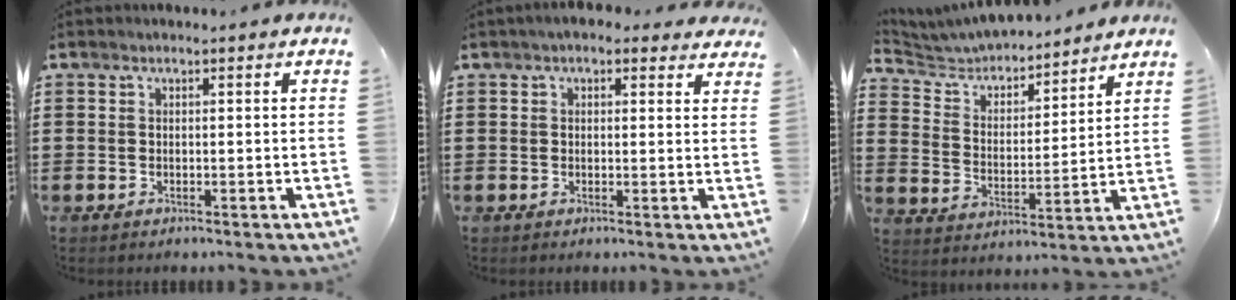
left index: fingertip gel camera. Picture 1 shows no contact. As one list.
[{"total": 2.6, "force": [2.0, 1.3, 1.2], "torque": [-0.030, 0.004, 0.035]}, {"total": 5.4, "force": [5.4, 0.6, 0.7], "torque": [-0.044, -0.037, 0.088]}]